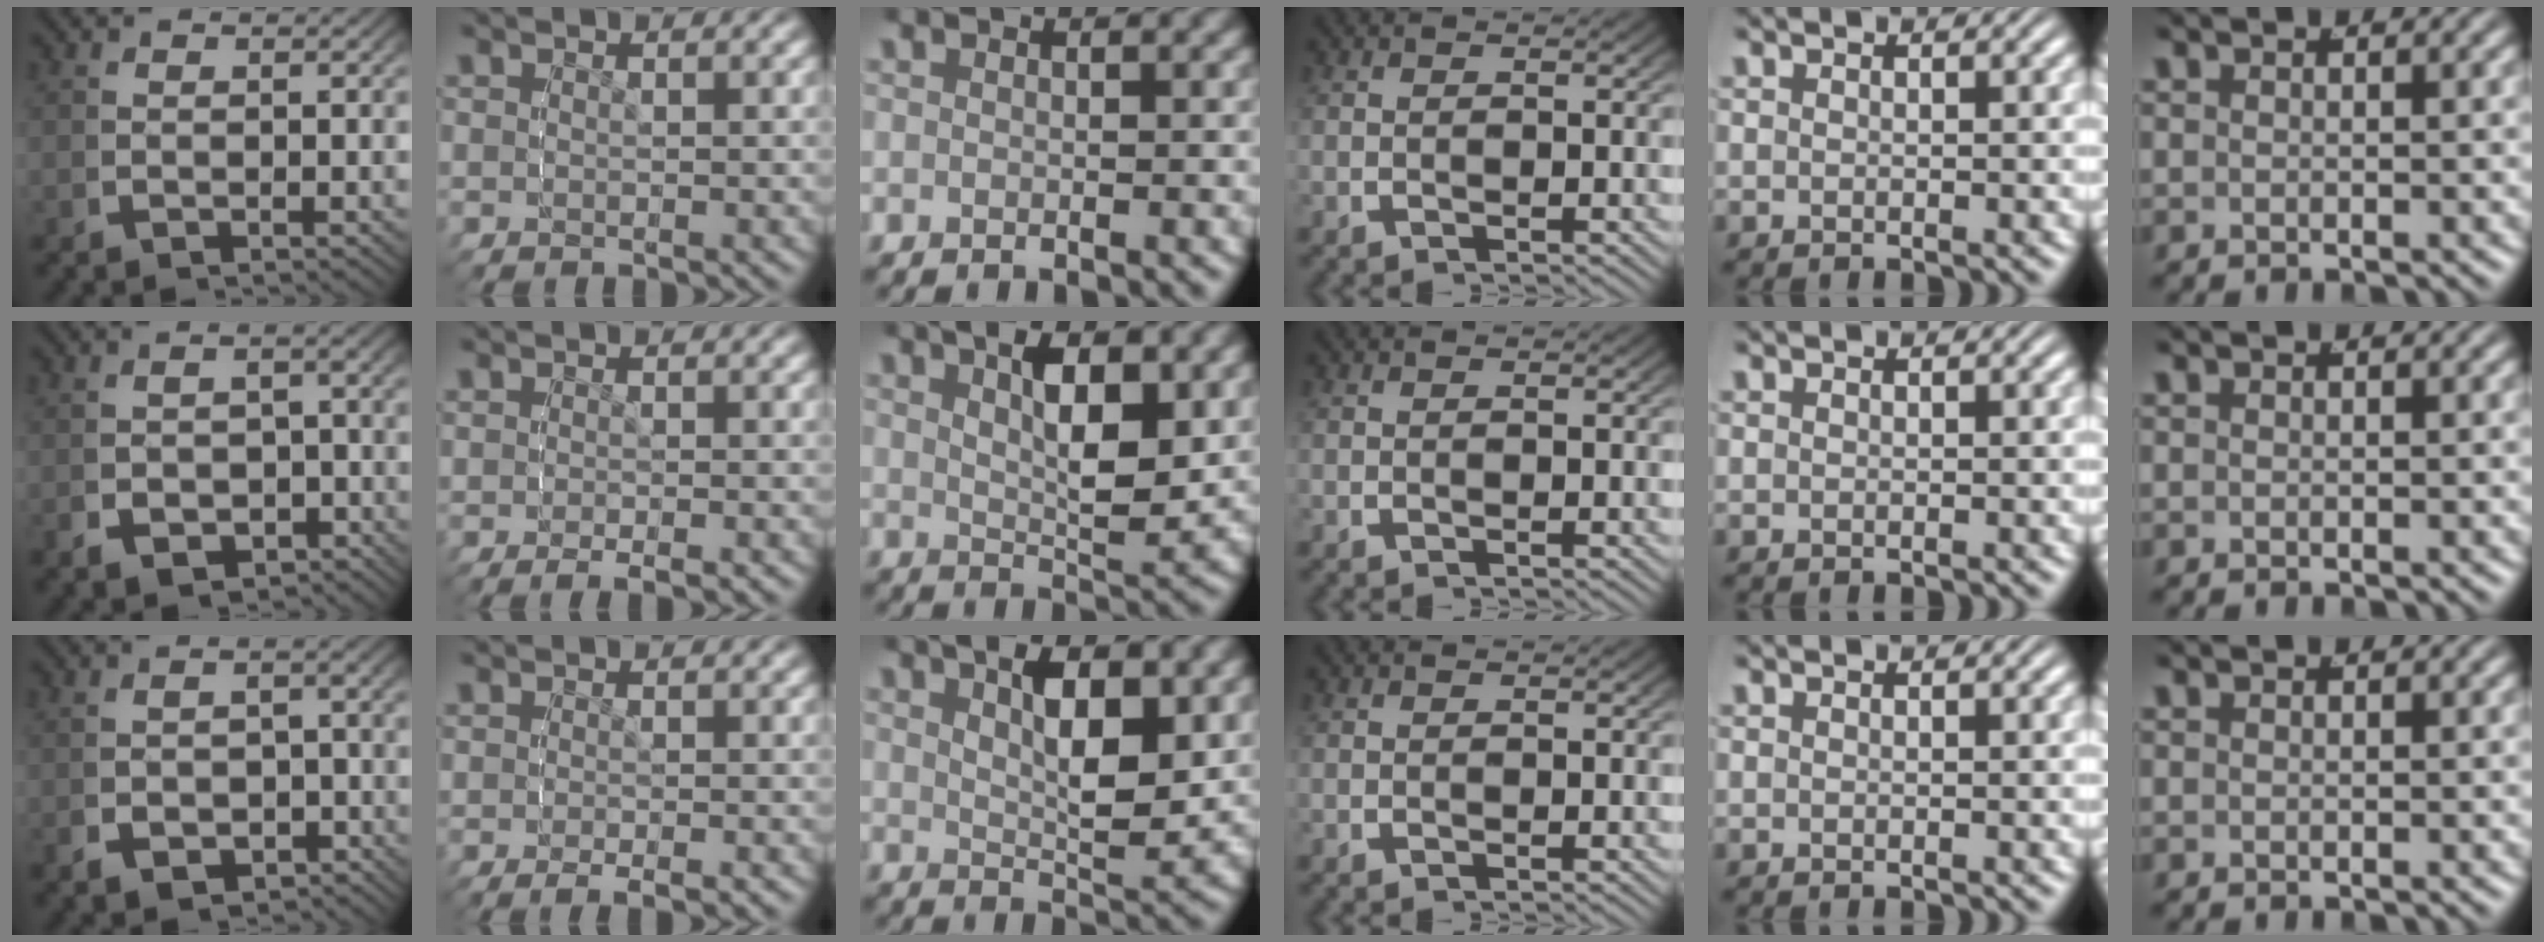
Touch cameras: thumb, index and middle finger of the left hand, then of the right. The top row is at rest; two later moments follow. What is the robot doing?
{"motion": "grasp_and_lifting", "object": "sponge"}